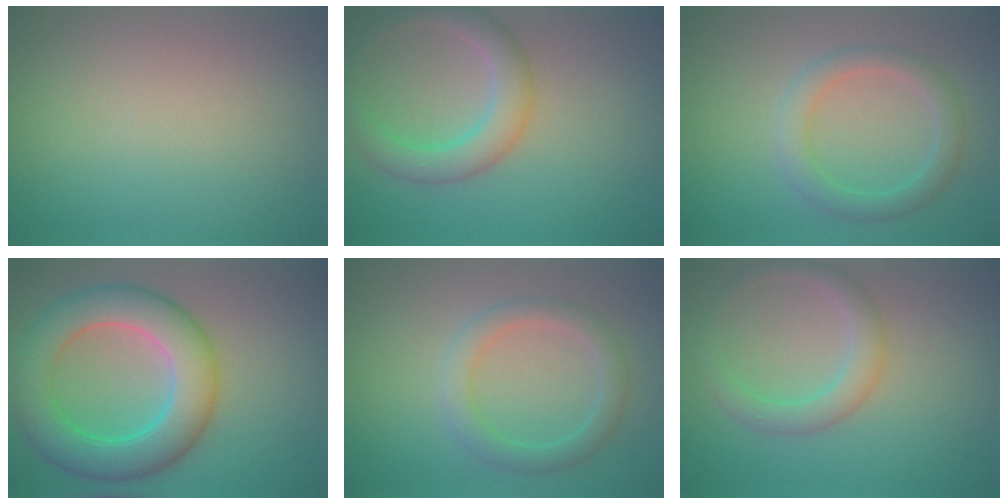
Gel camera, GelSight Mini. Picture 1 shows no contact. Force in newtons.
{"total": 4.1, "press": 4.1, "slide": 0.0}
{"total": 2.9, "press": 2.9, "slide": 0.1}
{"total": 8.4, "press": 8.4, "slide": 0.6}
{"total": 2.9, "press": 2.9, "slide": 0.1}
{"total": 2.8, "press": 2.8, "slide": 0.1}